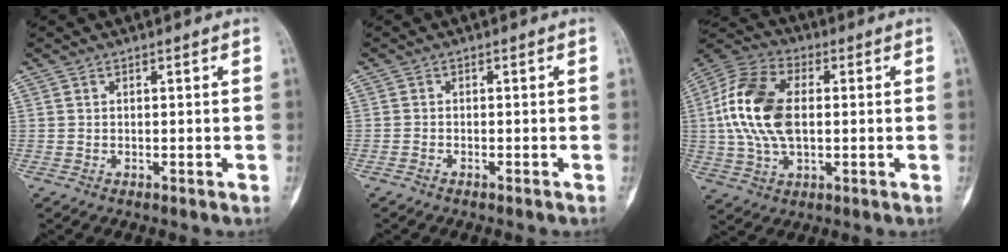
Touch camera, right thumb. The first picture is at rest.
{"total": 0.5, "force": [-0.5, 0.0, 0.2], "torque": [-0.008, 0.006, -0.011]}
{"total": 16.4, "force": [1.1, 9.7, 13.2], "torque": [-0.266, 0.017, 0.016]}